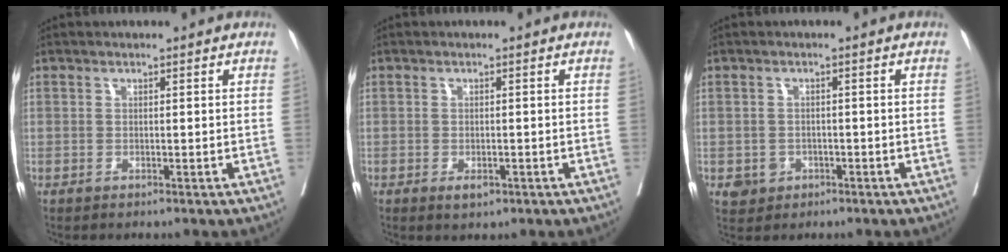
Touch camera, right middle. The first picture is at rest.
{"total": 1.9, "force": [-1.0, 1.0, 1.3], "torque": [-0.018, 0.000, -0.008]}
{"total": 3.1, "force": [-1.2, 2.8, 0.6], "torque": [-0.004, 0.006, -0.014]}